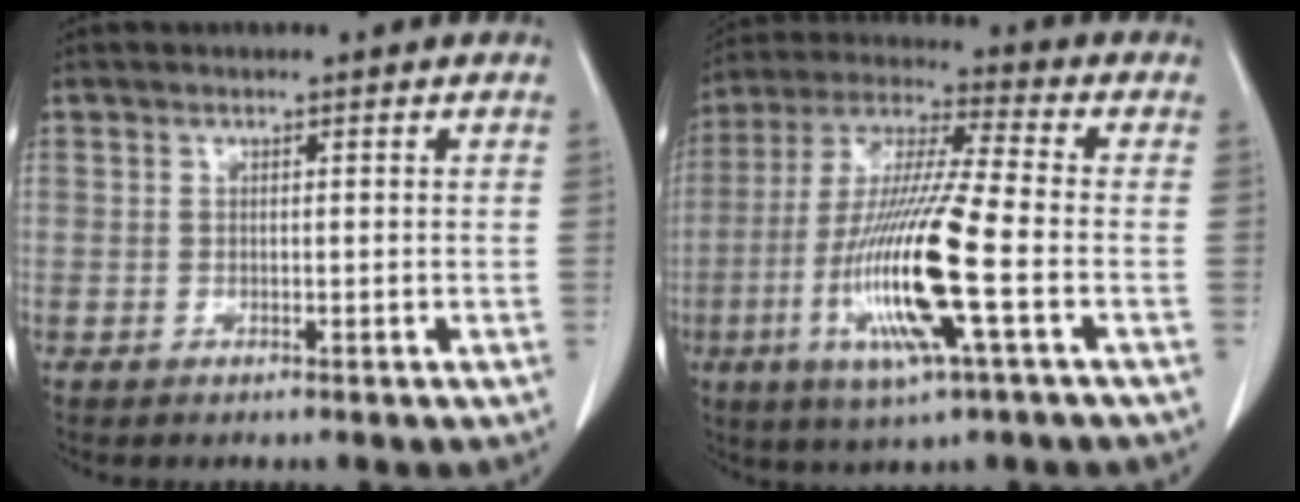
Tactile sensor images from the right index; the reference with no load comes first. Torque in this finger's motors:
{"motor_torque": [2.14, 0.00, 1.05, 0.21]}